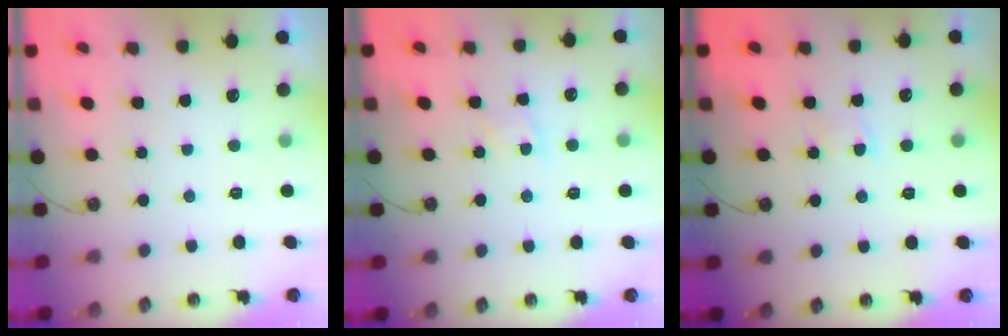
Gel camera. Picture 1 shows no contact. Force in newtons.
{"total": 4.5, "press": 4.5, "slide": 0.5}
{"total": 1.9, "press": 1.9, "slide": 0.3}